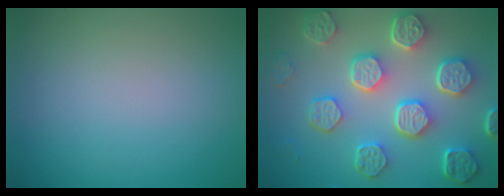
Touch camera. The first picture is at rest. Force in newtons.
{"total": 8.1, "press": 6.2, "slide": 5.3}